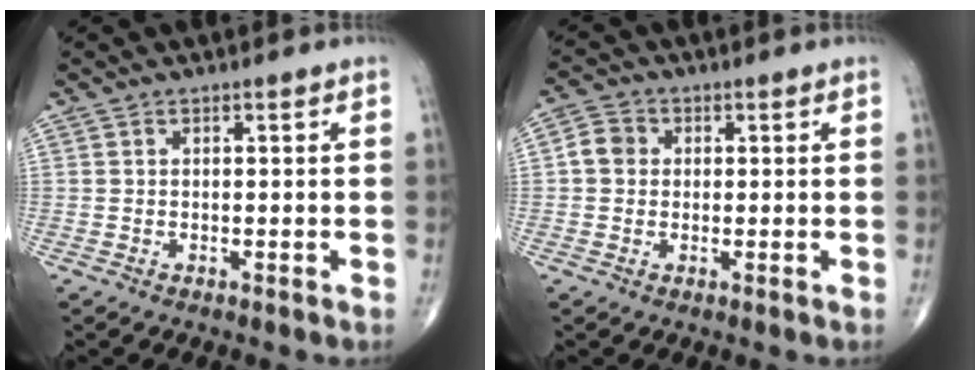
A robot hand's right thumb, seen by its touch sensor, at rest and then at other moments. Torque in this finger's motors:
{"motor_torque": [-0.12, 0.13, 0.08, -0.03, 0.04]}